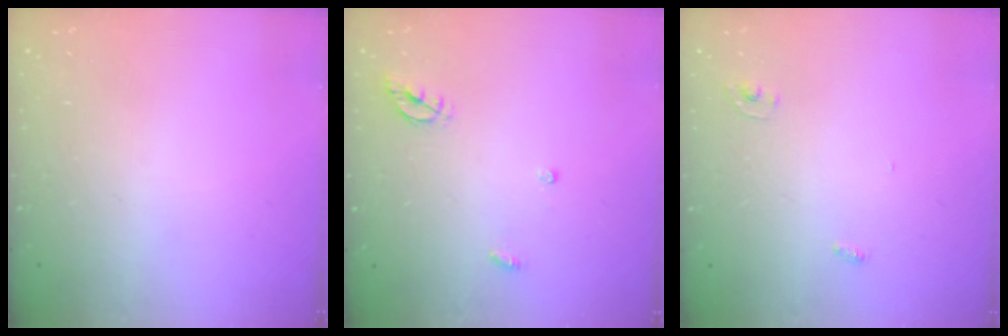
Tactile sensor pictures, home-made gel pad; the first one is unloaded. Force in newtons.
{"total": 5.5, "press": 5.5, "slide": 0.2}
{"total": 2.4, "press": 2.4, "slide": 0.2}